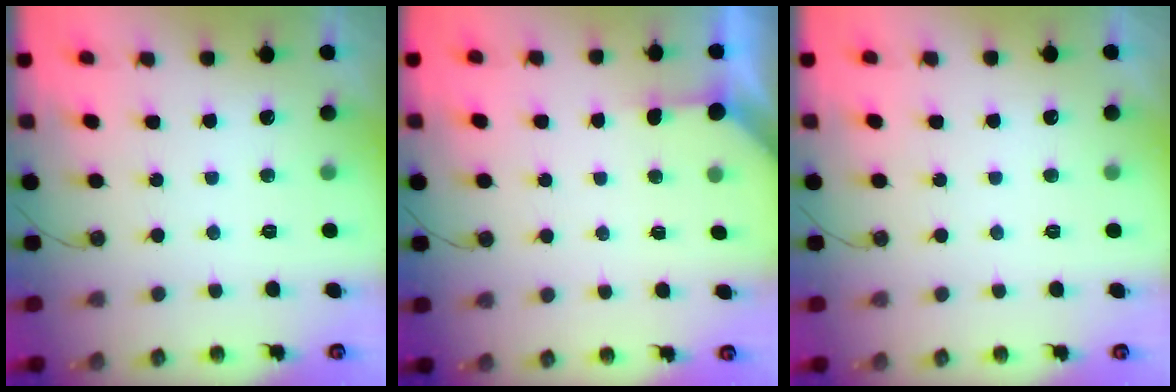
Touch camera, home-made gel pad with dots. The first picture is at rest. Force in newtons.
{"total": 2.3, "press": 2.3, "slide": 0.3}
{"total": 0.0}